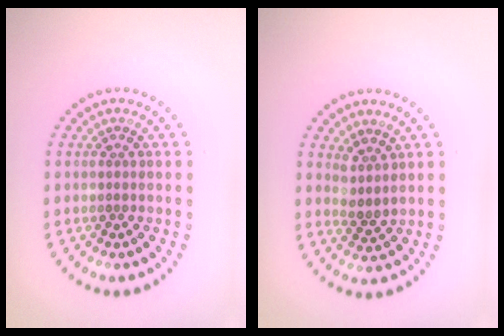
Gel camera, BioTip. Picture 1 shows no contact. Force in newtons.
{"total": 1.8, "press": 1.4, "slide": 1.2}